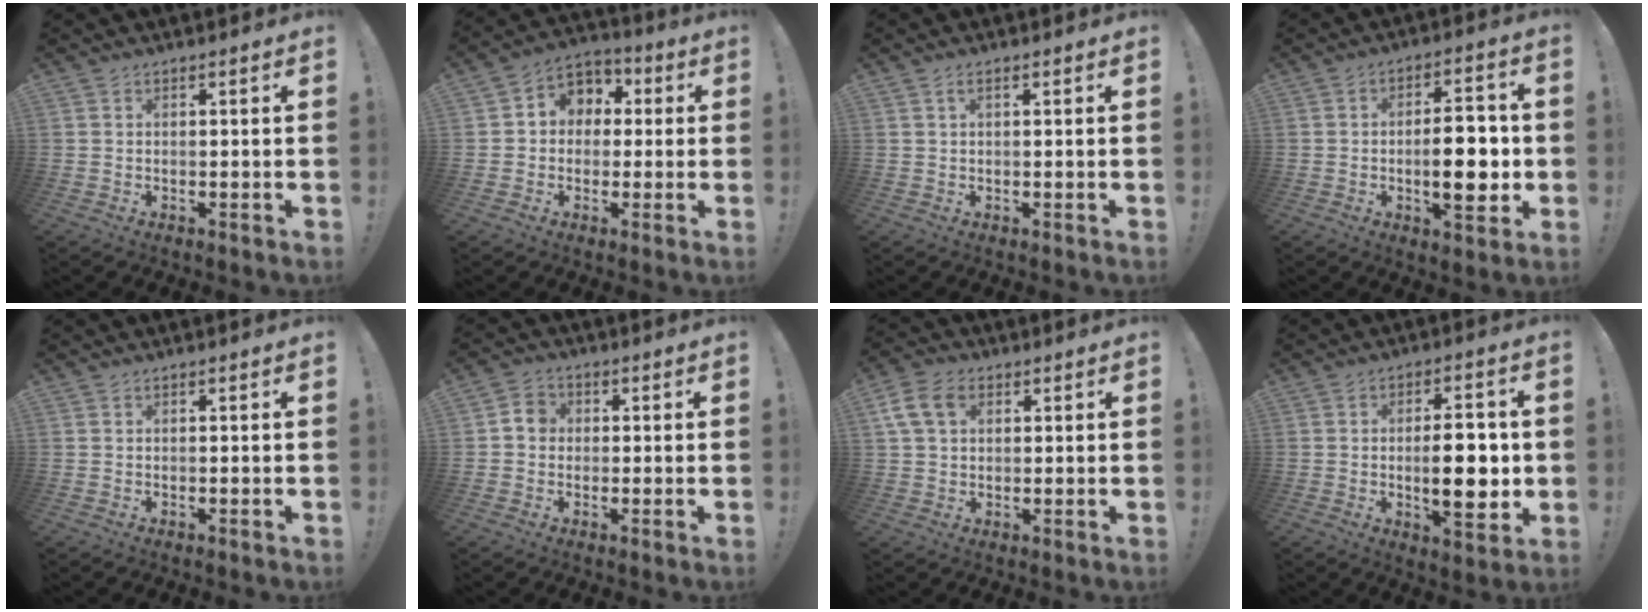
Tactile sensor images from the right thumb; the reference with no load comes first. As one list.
[{"total": 7.1, "force": [0.2, 6.7, 2.6], "torque": [-0.034, 0.005, 0.011]}, {"total": 1.1, "force": [0.3, 0.3, 1.0], "torque": [-0.014, -0.001, 0.003]}, {"total": 13.1, "force": [-1.7, 5.4, 11.9], "torque": [-0.175, 0.006, -0.034]}, {"total": 0.0}, {"total": 4.7, "force": [-0.2, 4.1, 2.2], "torque": [-0.037, 0.016, -0.002]}, {"total": 9.7, "force": [3.5, 6.8, 6.1], "torque": [-0.119, 0.004, 0.069]}, {"total": 12.9, "force": [-0.8, 4.9, 11.9], "torque": [-0.173, -0.004, -0.020]}]